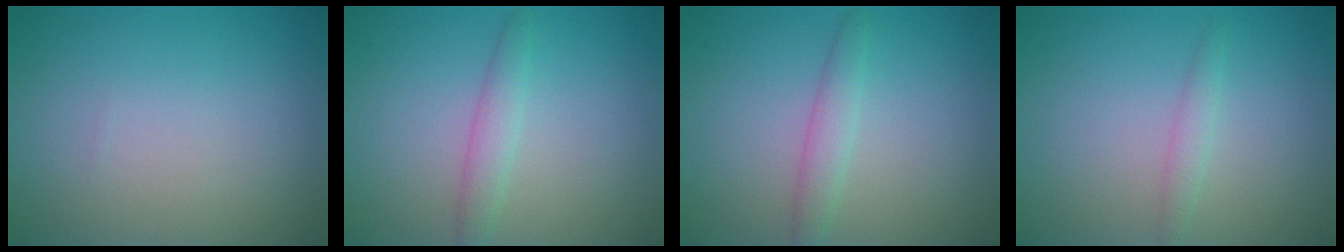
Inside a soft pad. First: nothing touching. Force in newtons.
{"total": 1.8, "press": 1.8, "slide": 0.1}
{"total": 1.8, "press": 1.8, "slide": 0.1}
{"total": 1.2, "press": 1.2, "slide": 0.1}